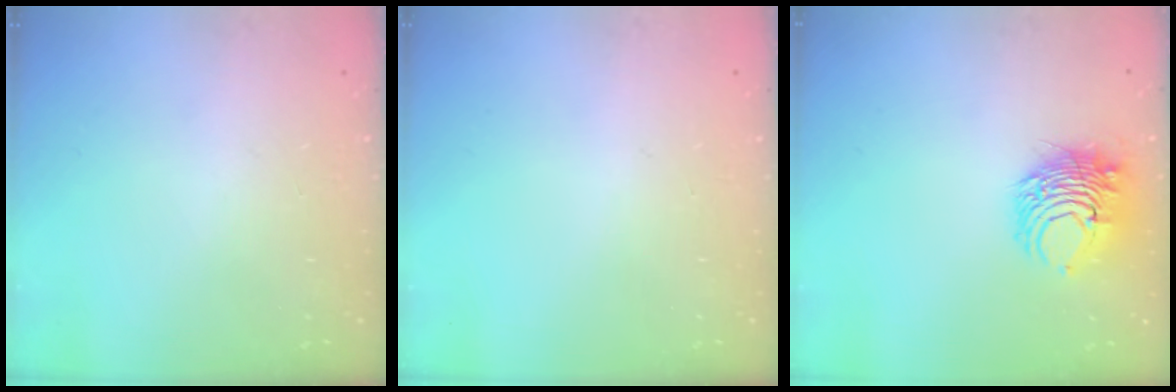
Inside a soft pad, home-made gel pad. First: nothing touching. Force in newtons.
{"total": 0.0}
{"total": 8.6, "press": 8.5, "slide": 1.1}